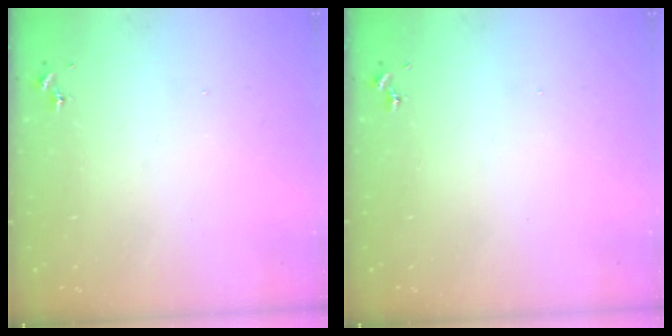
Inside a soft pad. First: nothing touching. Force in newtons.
{"total": 0.0}